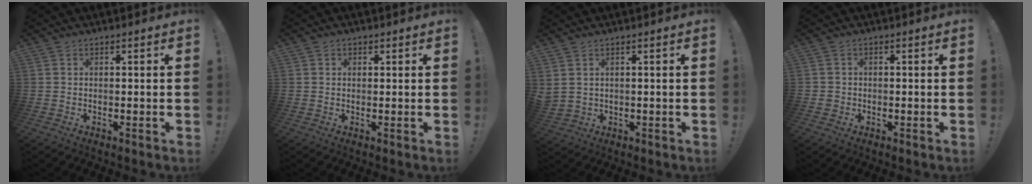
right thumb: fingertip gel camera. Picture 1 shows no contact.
{"total": 1.1, "force": [0.5, 1.0, 0.2], "torque": [0.003, -0.001, 0.007]}
{"total": 2.4, "force": [1.4, 0.8, 1.7], "torque": [-0.037, -0.005, 0.028]}
{"total": 1.8, "force": [-0.2, 1.7, 0.5], "torque": [-0.009, 0.003, -0.002]}